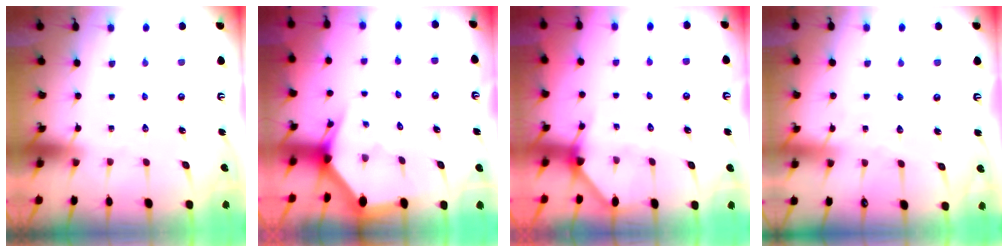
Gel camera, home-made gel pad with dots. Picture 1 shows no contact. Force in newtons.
{"total": 2.6, "press": 2.6, "slide": 0.2}
{"total": 4.4, "press": 4.3, "slide": 0.5}
{"total": 5.2, "press": 5.2, "slide": 0.5}